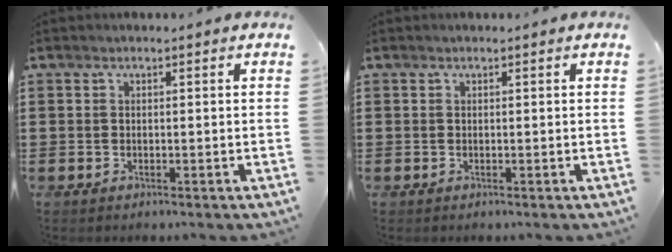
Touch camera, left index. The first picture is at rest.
{"total": 0.0}